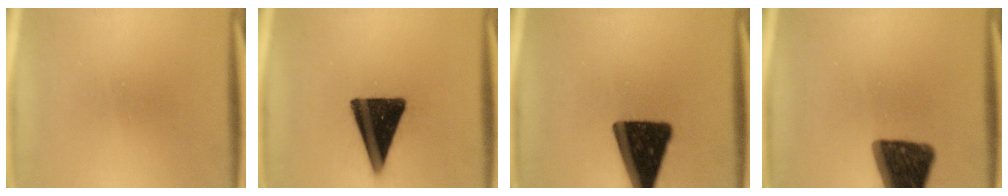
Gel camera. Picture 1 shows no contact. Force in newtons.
{"total": 15.8}
{"total": 17.7}
{"total": 14.4}